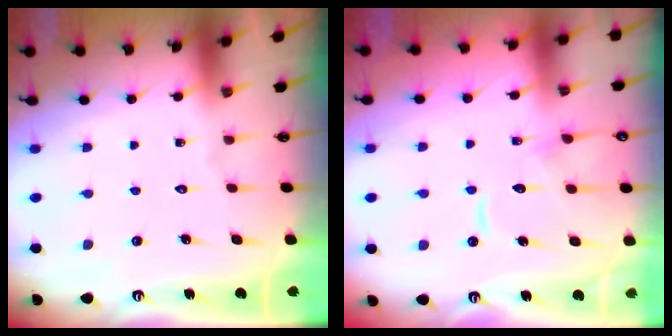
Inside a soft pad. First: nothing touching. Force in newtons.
{"total": 11.5, "press": 11.5, "slide": 1.2}